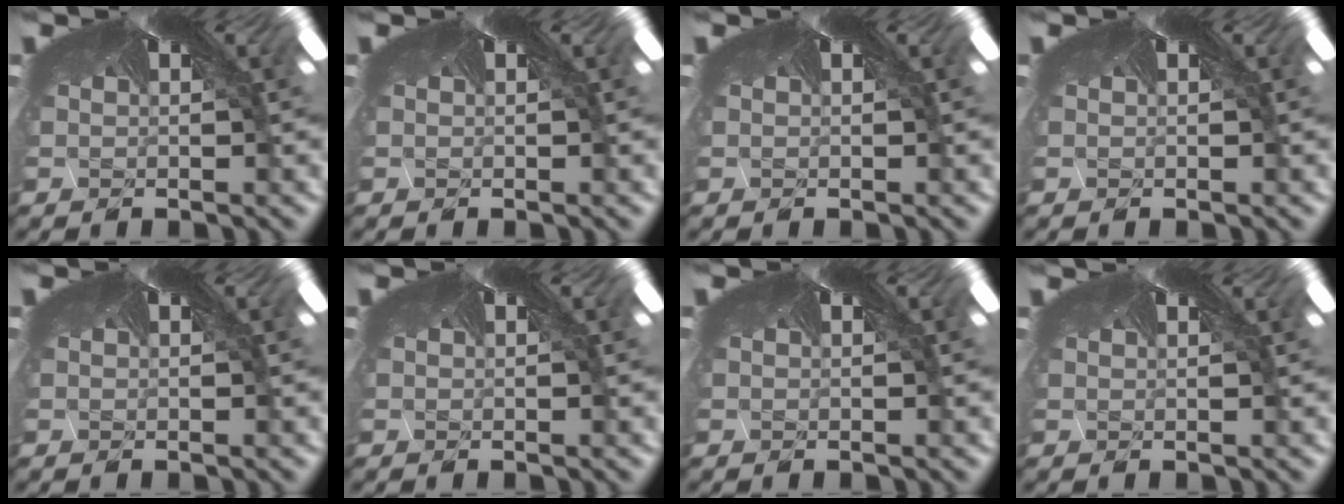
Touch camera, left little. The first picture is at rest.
{"total": 0.0}
{"total": 0.0}
{"total": 0.0}
{"total": 0.0}
{"total": 0.0}
{"total": 0.0}
{"total": 0.0}